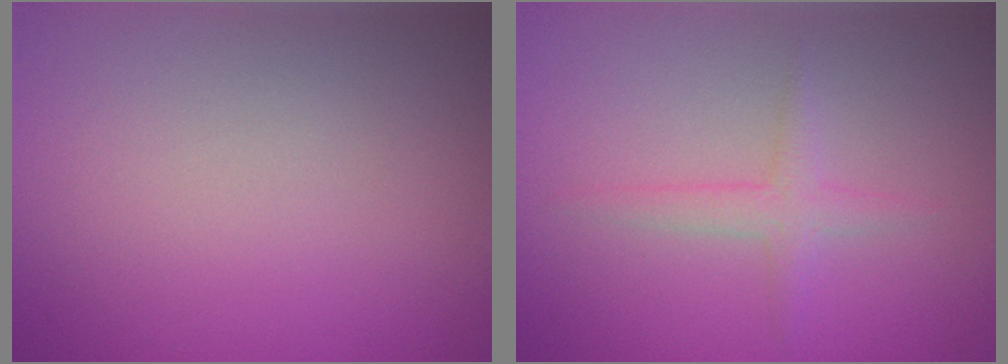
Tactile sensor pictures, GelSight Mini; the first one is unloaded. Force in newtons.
{"total": 1.6, "press": 1.6, "slide": 0.1}